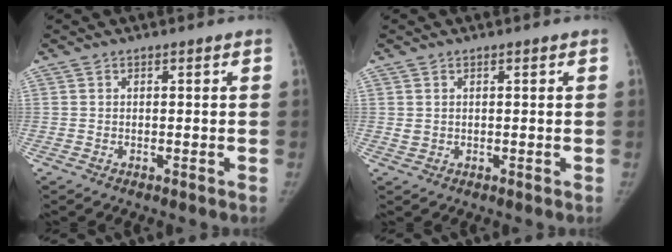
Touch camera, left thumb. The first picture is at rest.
{"total": 1.0, "force": [0.3, 0.8, 0.5], "torque": [-0.002, -0.002, 0.009]}